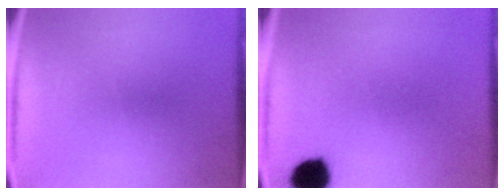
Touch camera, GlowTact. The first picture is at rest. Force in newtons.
{"total": 7.0}